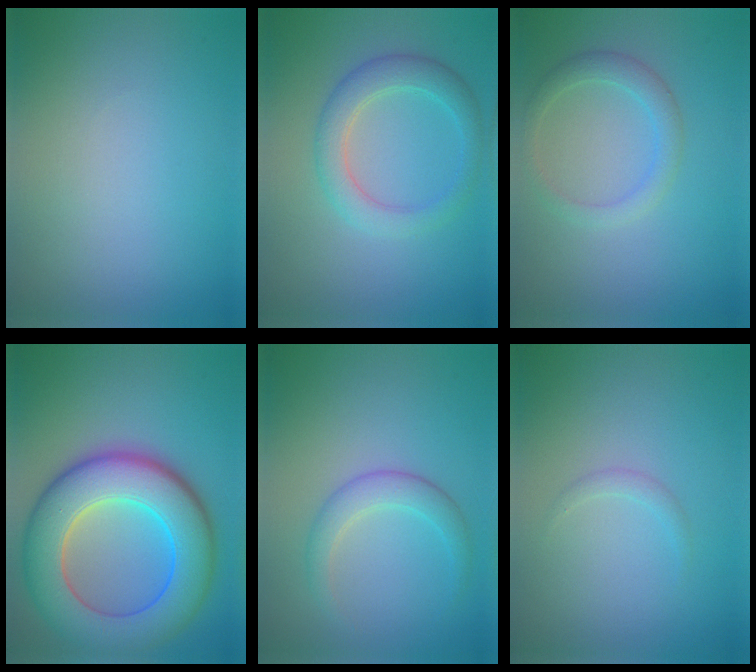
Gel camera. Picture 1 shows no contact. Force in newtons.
{"total": 3.5, "press": 3.5, "slide": 0.2}
{"total": 2.2, "press": 2.1, "slide": 0.1}
{"total": 11.3, "press": 11.3, "slide": 0.3}
{"total": 2.5, "press": 2.5, "slide": 0.1}
{"total": 0.8, "press": 0.8, "slide": 0.1}